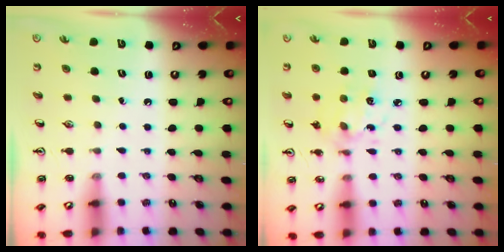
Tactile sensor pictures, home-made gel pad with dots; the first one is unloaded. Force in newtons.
{"total": 6.9, "press": 6.8, "slide": 0.6}